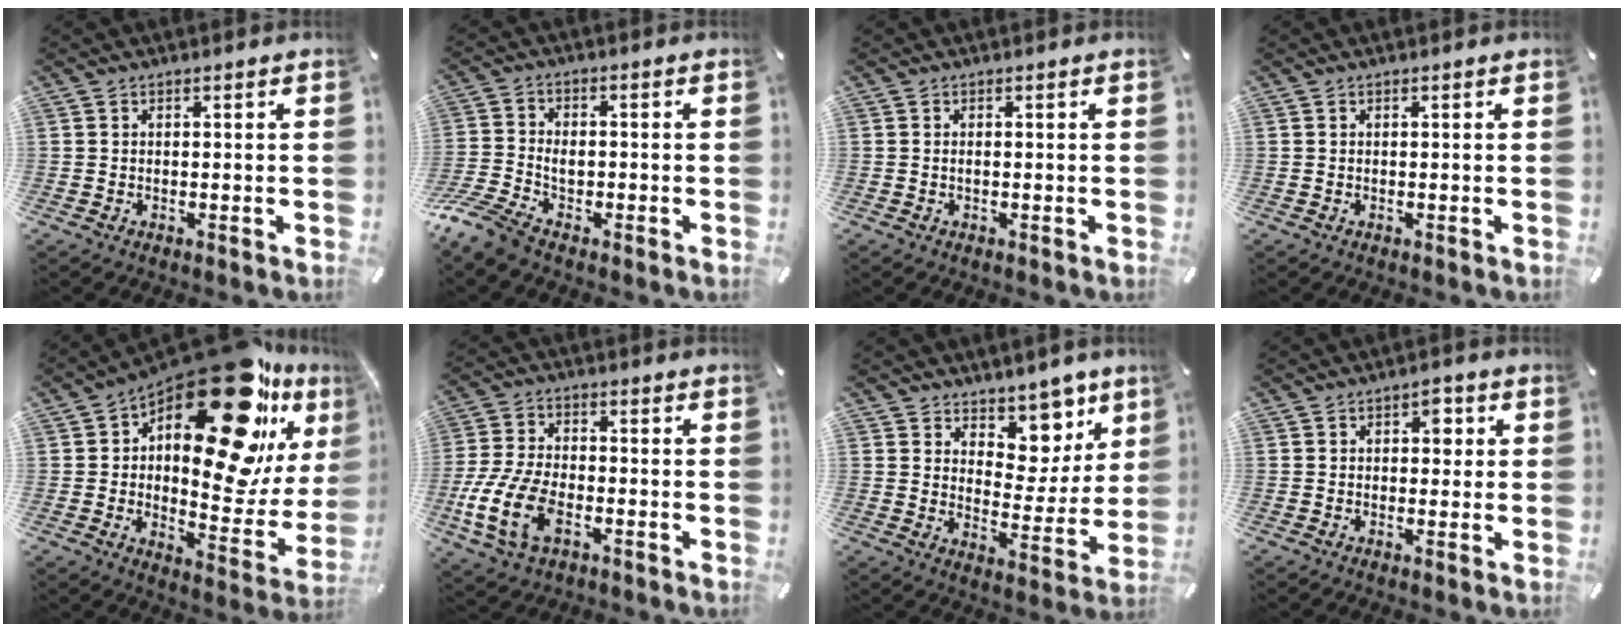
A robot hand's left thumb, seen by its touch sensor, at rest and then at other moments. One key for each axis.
{"total": 7.2, "fx": -3.8, "fy": 4.3, "fz": 4.3, "tx": -0.100, "ty": 0.008, "tz": -0.073}
{"total": 0.6, "fx": -0.2, "fy": 0.2, "fz": 0.6, "tx": -0.012, "ty": -0.002, "tz": -0.003}
{"total": 0.0}
{"total": 30.8, "fx": 16.5, "fy": 13.3, "fz": 22.3, "tx": -0.299, "ty": -0.125, "tz": 0.276}
{"total": 12.9, "fx": -5.1, "fy": 7.6, "fz": 9.0, "tx": -0.201, "ty": 0.009, "tz": -0.092}
{"total": 9.9, "fx": 7.4, "fy": 6.4, "fz": 2.0, "tx": -0.012, "ty": -0.081, "tz": 0.132}
{"total": 3.5, "fx": 0.8, "fy": 2.3, "fz": 2.5, "tx": -0.021, "ty": -0.002, "tz": 0.003}